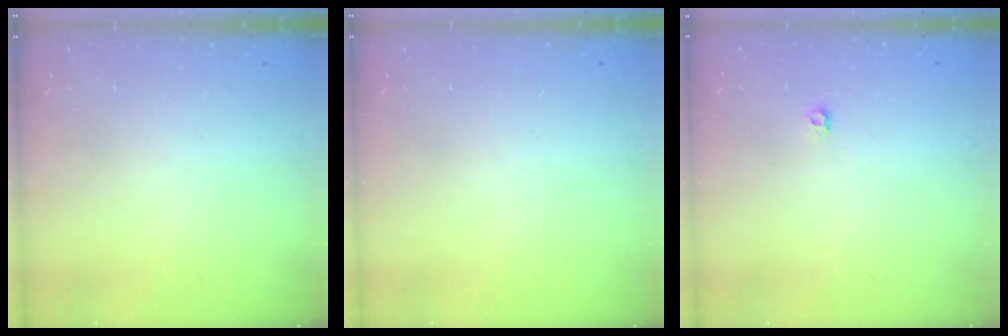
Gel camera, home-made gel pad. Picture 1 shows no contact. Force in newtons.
{"total": 0.0}
{"total": 3.1, "press": 3.0, "slide": 0.6}